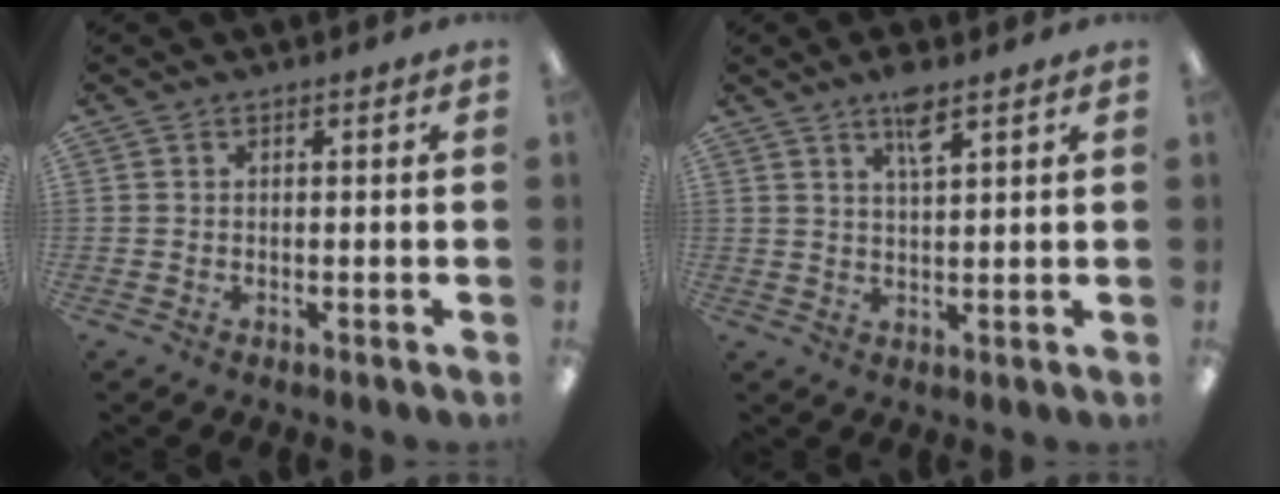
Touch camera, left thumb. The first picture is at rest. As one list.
[{"total": 5.0, "force": [3.5, 1.0, 3.5], "torque": [-0.062, -0.009, 0.058]}]